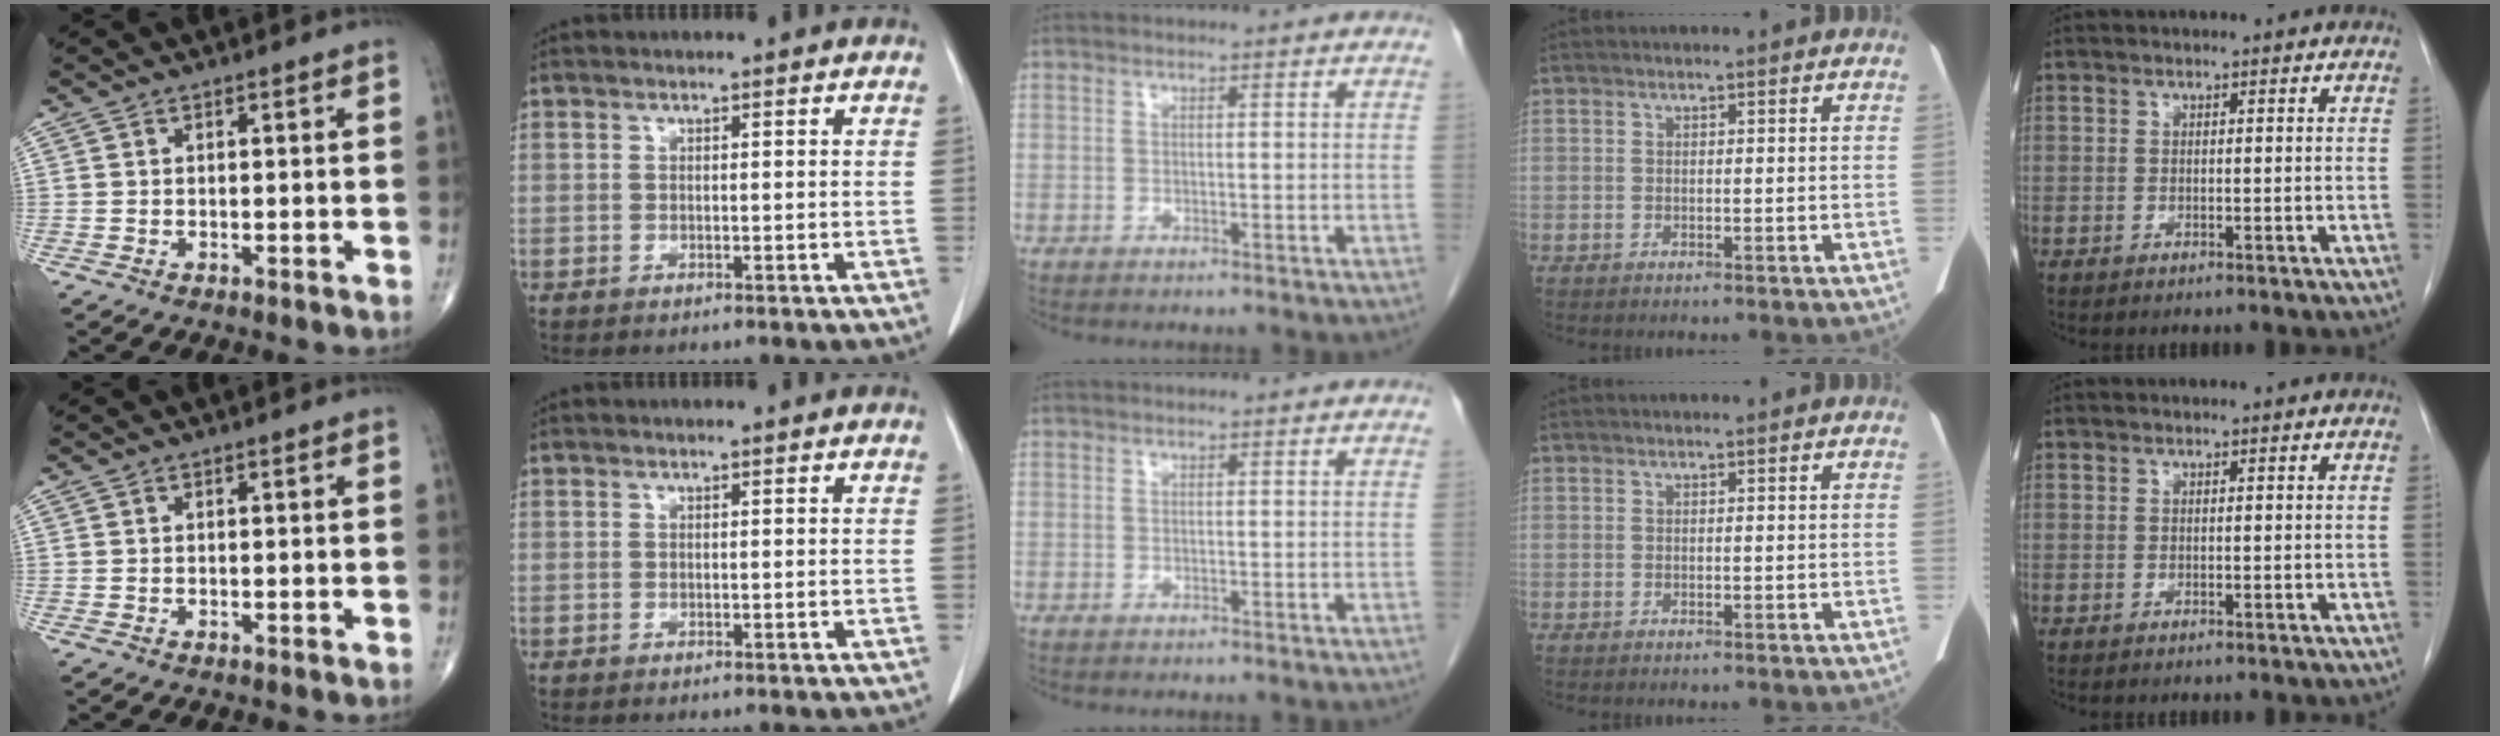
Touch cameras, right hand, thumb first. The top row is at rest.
{}